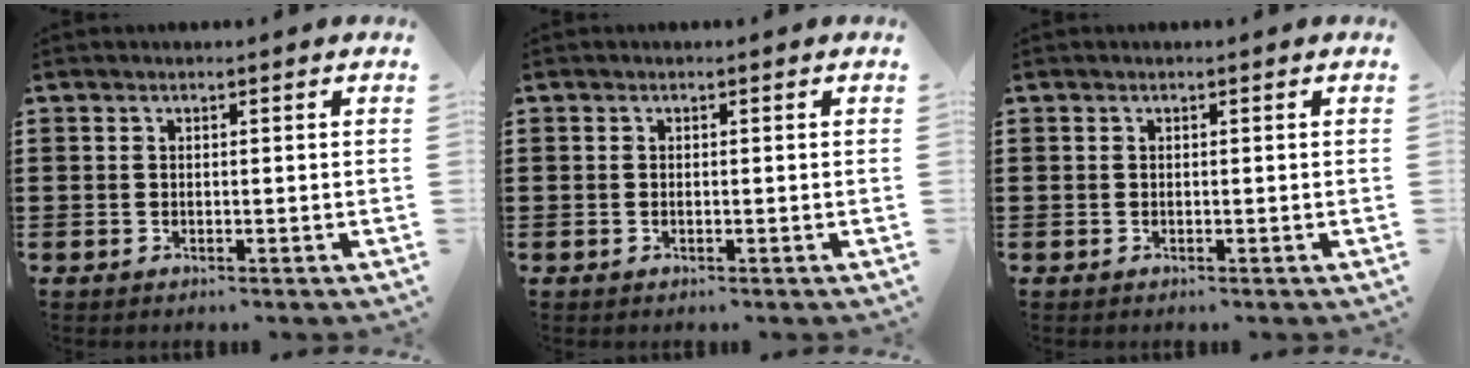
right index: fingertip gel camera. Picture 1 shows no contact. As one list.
[{"total": 0.0}, {"total": 0.0}]